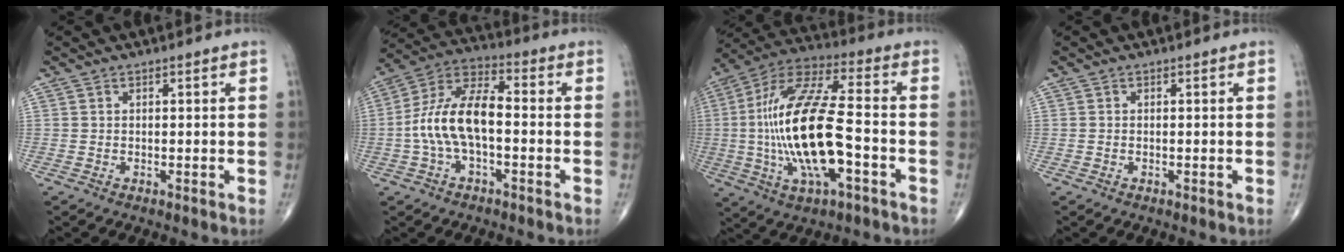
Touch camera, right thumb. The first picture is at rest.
{"total": 13.0, "force": [-1.7, 6.2, 11.3], "torque": [-0.228, 0.045, -0.038]}
{"total": 22.5, "force": [-3.4, 8.0, 20.8], "torque": [-0.427, 0.030, -0.055]}
{"total": 0.0}